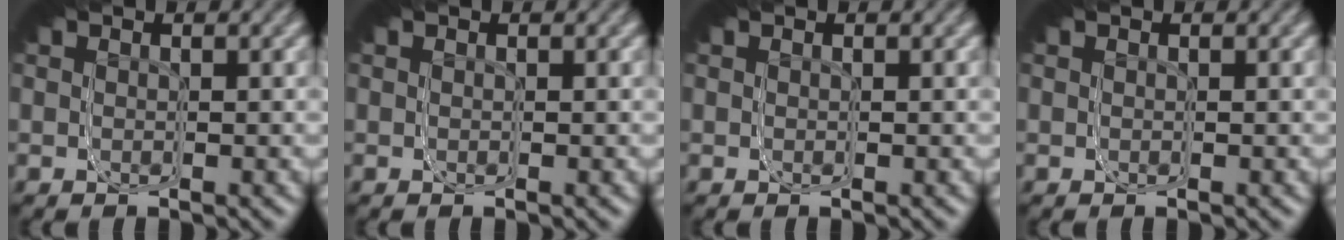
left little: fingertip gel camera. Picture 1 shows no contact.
{"total": 0.0}
{"total": 0.0}
{"total": 0.0}